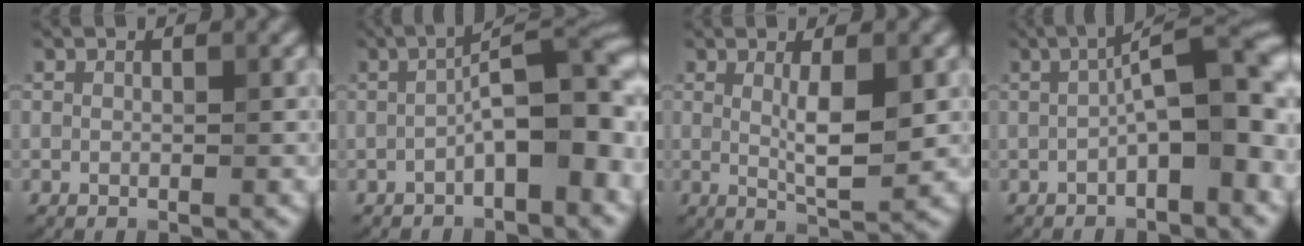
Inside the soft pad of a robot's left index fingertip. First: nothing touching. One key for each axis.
{"total": 7.4, "fx": -1.7, "fy": 2.4, "fz": 6.8, "tx": -0.095, "ty": 0.021, "tz": -0.033}
{"total": 3.6, "fx": 0.6, "fy": 0.7, "fz": 3.5, "tx": -0.060, "ty": -0.009, "tz": 0.014}
{"total": 7.3, "fx": -0.7, "fy": 2.1, "fz": 6.9, "tx": -0.095, "ty": 0.020, "tz": -0.018}